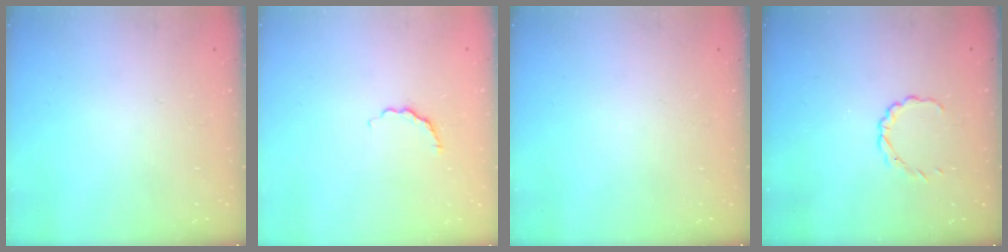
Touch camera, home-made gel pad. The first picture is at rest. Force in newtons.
{"total": 3.4, "press": 3.3, "slide": 0.6}
{"total": 0.0}
{"total": 2.8, "press": 2.7, "slide": 0.9}